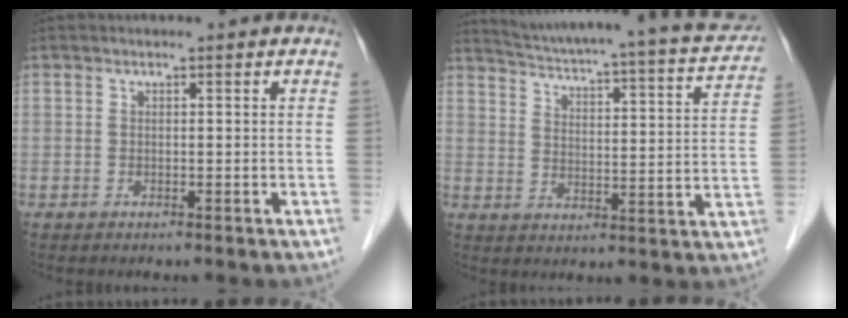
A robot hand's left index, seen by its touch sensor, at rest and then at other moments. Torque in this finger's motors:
{"motor_torque": [0.83, -0.96, 0.17, 0.00]}